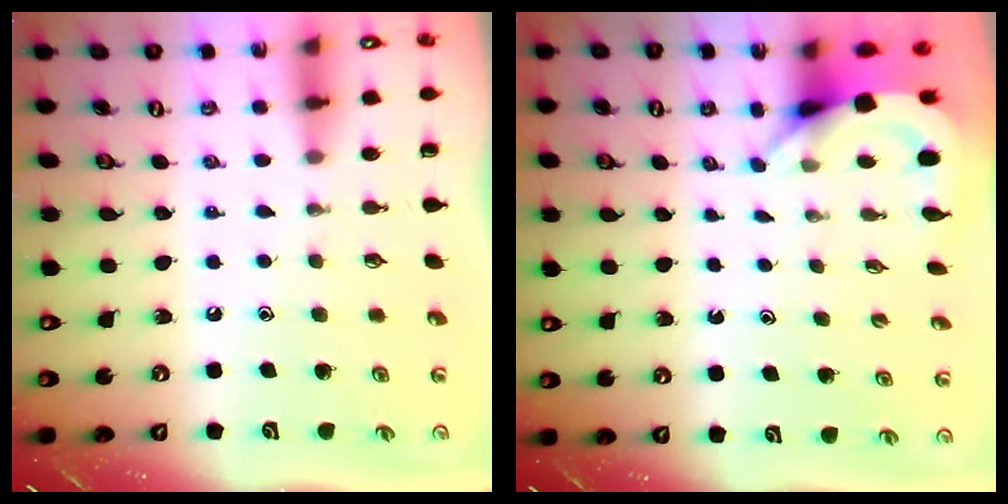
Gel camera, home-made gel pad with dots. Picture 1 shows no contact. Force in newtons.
{"total": 3.9, "press": 3.8, "slide": 0.2}